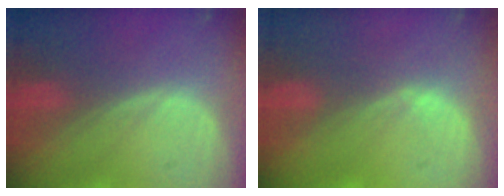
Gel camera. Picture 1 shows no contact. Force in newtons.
{"total": 0.7, "press": 0.7, "slide": 0.3}